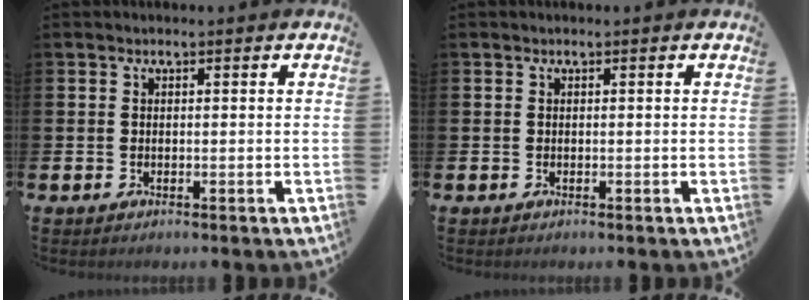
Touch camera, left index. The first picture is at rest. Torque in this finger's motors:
{"motor_torque": [0.00, 0.00, -0.03, 0.00]}